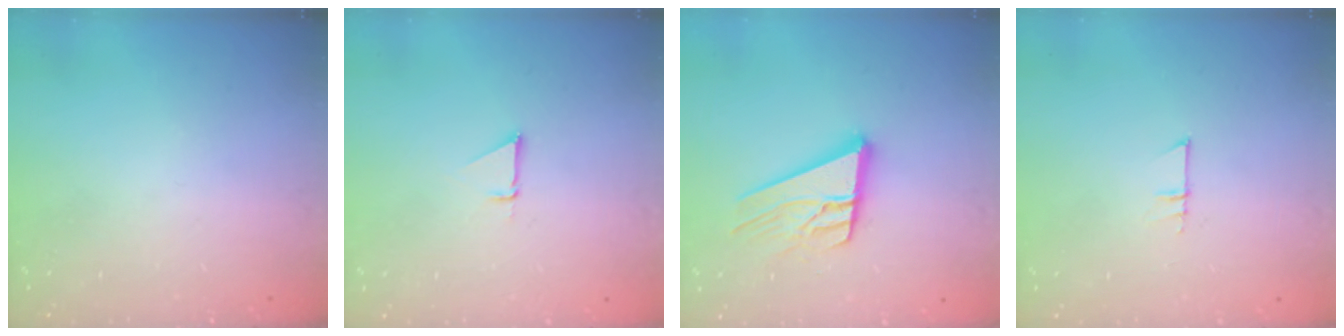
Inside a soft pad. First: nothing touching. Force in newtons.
{"total": 1.5, "press": 1.5, "slide": 0.0}
{"total": 14.1, "press": 13.9, "slide": 2.4}
{"total": 4.6, "press": 4.6, "slide": 0.4}